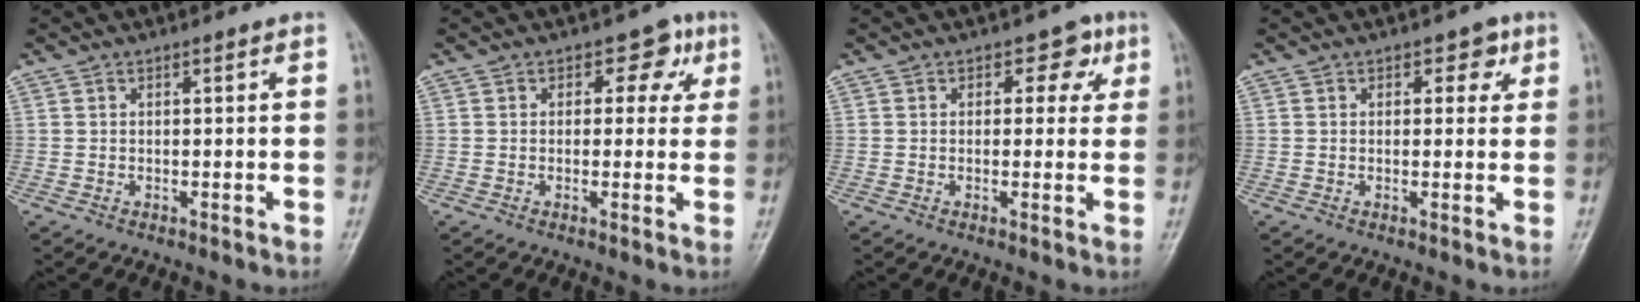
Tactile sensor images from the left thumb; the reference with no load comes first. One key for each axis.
{"total": 4.7, "fx": 1.6, "fy": 3.6, "fz": 2.6, "tx": 0.011, "ty": 0.001, "tz": 0.008}
{"total": 4.0, "fx": 1.4, "fy": 3.1, "fz": 2.2, "tx": 0.011, "ty": 0.000, "tz": 0.007}
{"total": 2.8, "fx": 1.2, "fy": 2.0, "fz": 1.5, "tx": 0.009, "ty": -0.002, "tz": 0.009}